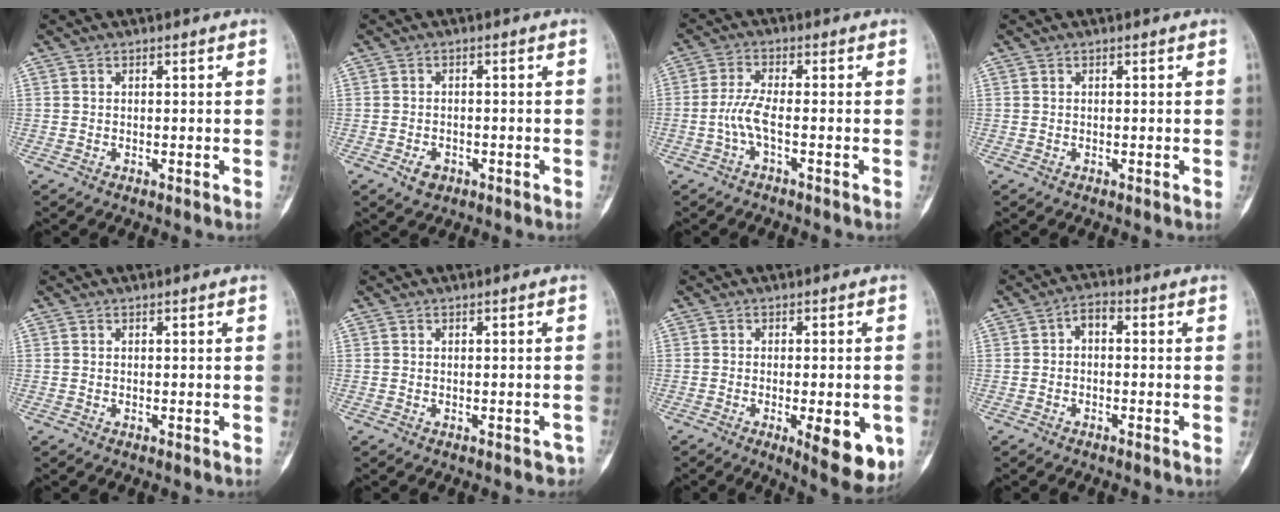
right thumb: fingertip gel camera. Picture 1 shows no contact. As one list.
[{"total": 2.7, "force": [-1.3, 1.9, 1.4], "torque": [-0.019, 0.005, -0.015]}, {"total": 4.3, "force": [-1.5, 0.8, 4.0], "torque": [-0.099, 0.011, -0.034]}, {"total": 0.0}, {"total": 0.0}, {"total": 2.4, "force": [-1.9, 1.2, 0.9], "torque": [0.000, 0.015, -0.017]}, {"total": 10.8, "force": [-3.5, 3.4, 9.6], "torque": [-0.112, -0.010, -0.037]}, {"total": 2.9, "force": [-0.3, 1.5, 2.5], "torque": [-0.036, 0.016, -0.017]}]